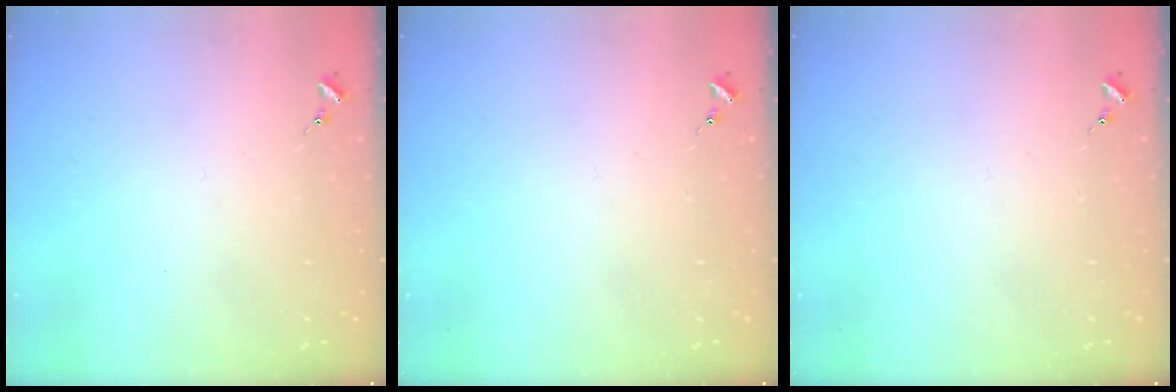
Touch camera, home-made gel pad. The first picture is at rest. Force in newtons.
{"total": 0.0}
{"total": 0.0}